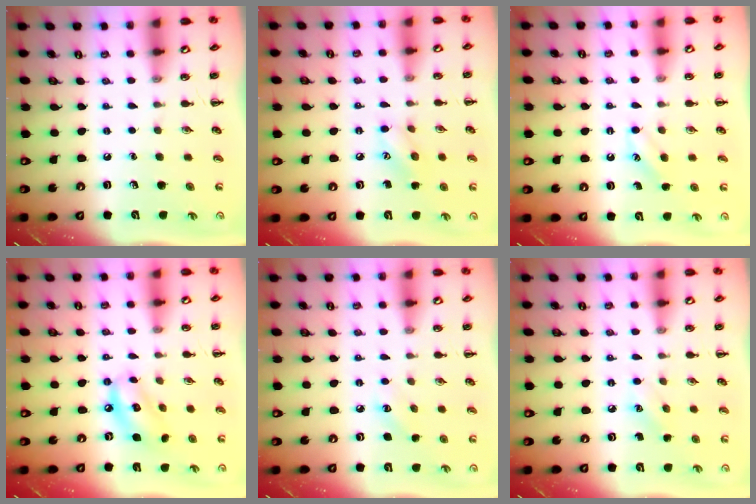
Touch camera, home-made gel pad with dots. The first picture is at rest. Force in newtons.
{"total": 6.7, "press": 6.7, "slide": 0.7}
{"total": 4.6, "press": 4.4, "slide": 1.3}
{"total": 8.5, "press": 8.3, "slide": 1.8}
{"total": 3.8, "press": 3.7, "slide": 1.1}
{"total": 5.7, "press": 5.5, "slide": 1.5}